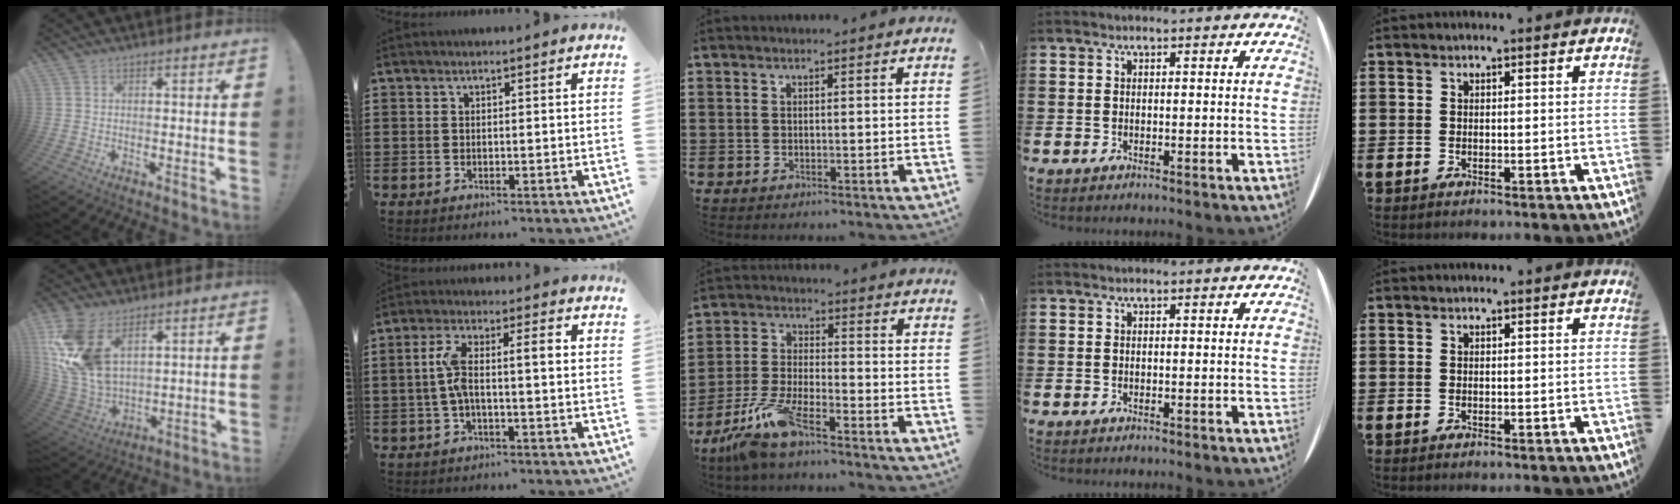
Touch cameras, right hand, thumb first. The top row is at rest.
{"thumb": {"total": 17.4, "force": [7.7, 10.9, 11.1], "torque": [-0.233, -0.042, 0.148]}, "index": {"total": 6.3, "force": [-0.4, 1.7, 6.0], "torque": [-0.124, 0.005, -0.016]}, "middle": {"total": 8.5, "force": [-6.7, 1.1, 5.0], "torque": [-0.123, -0.009, -0.134]}}